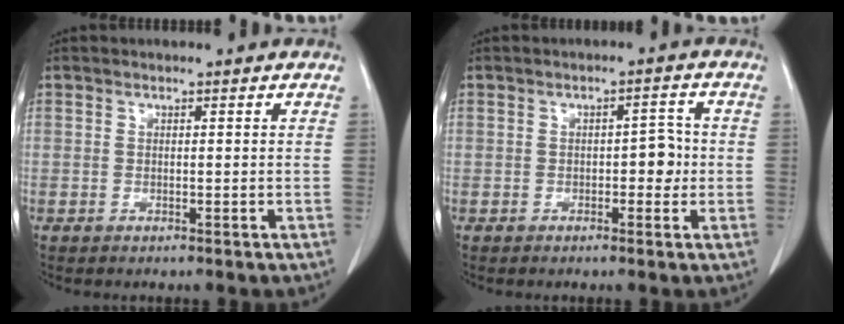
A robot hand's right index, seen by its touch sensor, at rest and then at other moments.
{"total": 3.2, "force": [-0.5, 1.7, 2.7], "torque": [-0.029, 0.009, -0.008]}